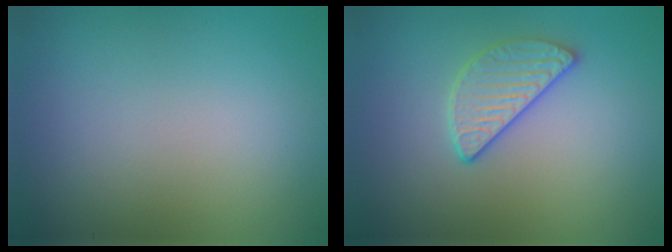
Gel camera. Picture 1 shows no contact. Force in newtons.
{"total": 2.9, "press": 2.6, "slide": 1.3}